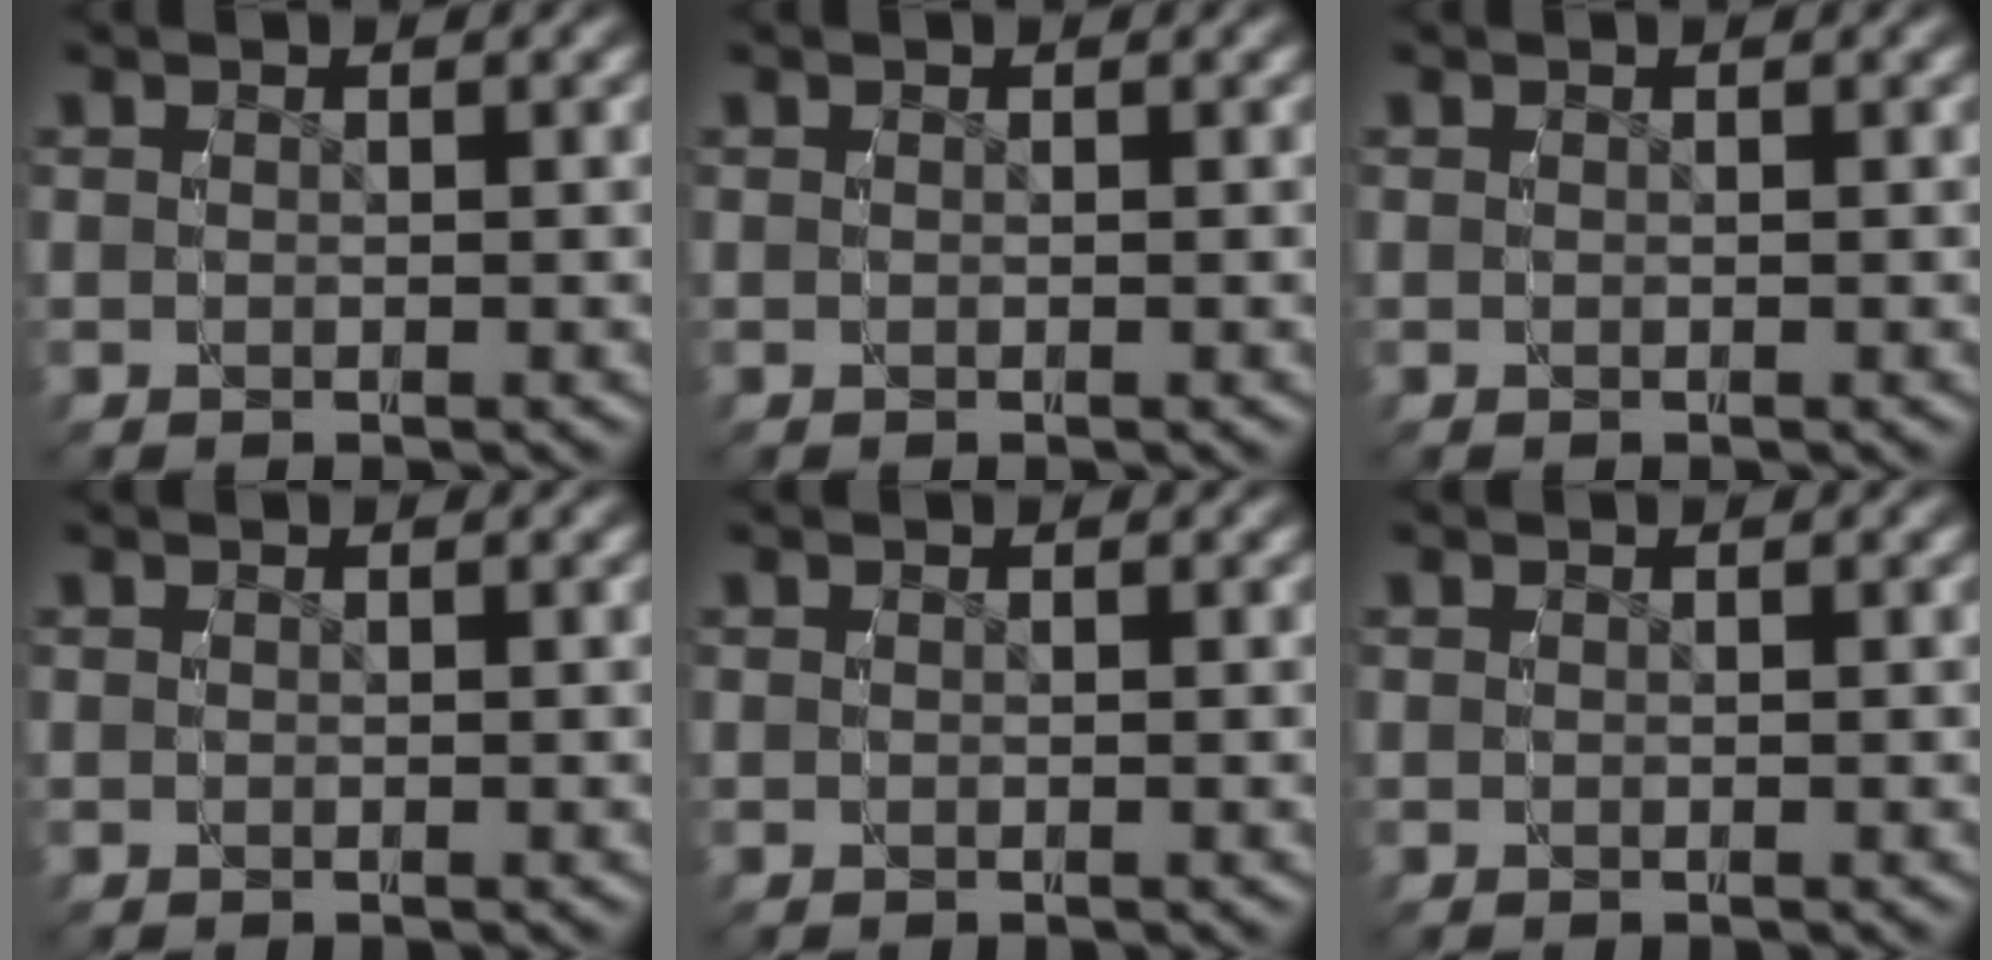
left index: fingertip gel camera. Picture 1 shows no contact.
{"total": 0.0}
{"total": 0.0}
{"total": 0.0}
{"total": 0.0}
{"total": 0.0}